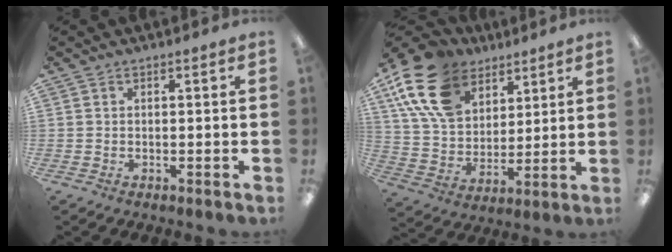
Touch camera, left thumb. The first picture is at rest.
{"total": 19.0, "force": [10.9, 12.2, 9.8], "torque": [-0.214, -0.039, 0.207]}